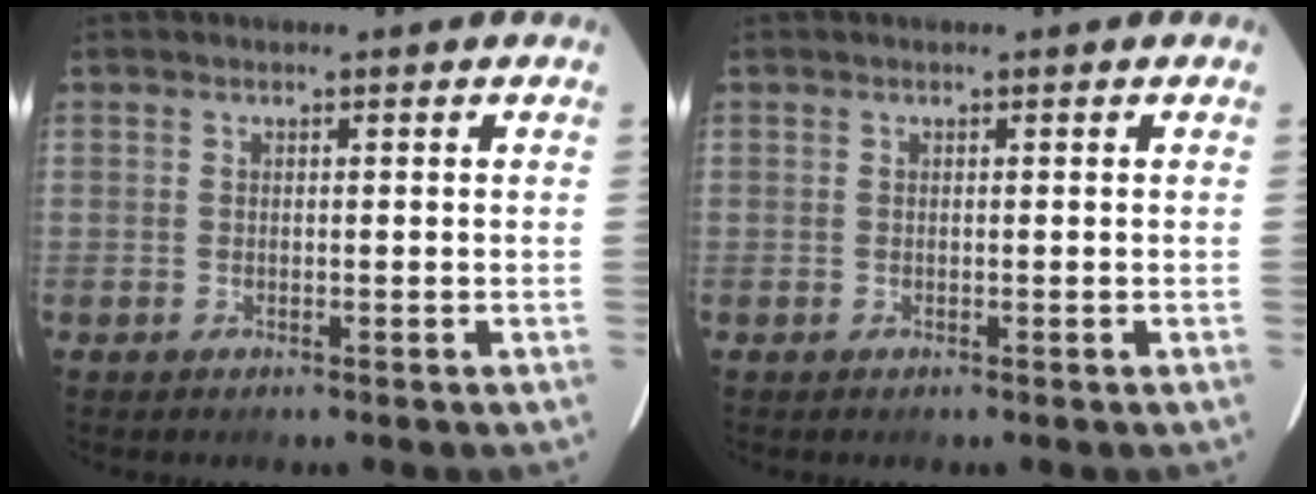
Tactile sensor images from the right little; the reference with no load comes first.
{"total": 0.0}